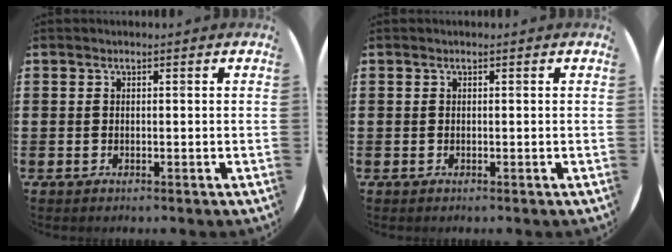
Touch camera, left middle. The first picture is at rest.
{"total": 0.0}